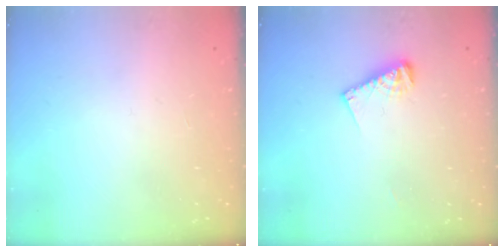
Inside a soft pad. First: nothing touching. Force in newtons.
{"total": 6.7, "press": 6.7, "slide": 1.0}